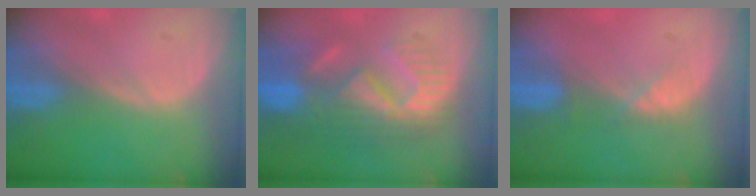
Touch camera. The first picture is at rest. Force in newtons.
{"total": 10.4, "press": 9.6, "slide": 3.8}
{"total": 2.3, "press": 2.2, "slide": 0.7}